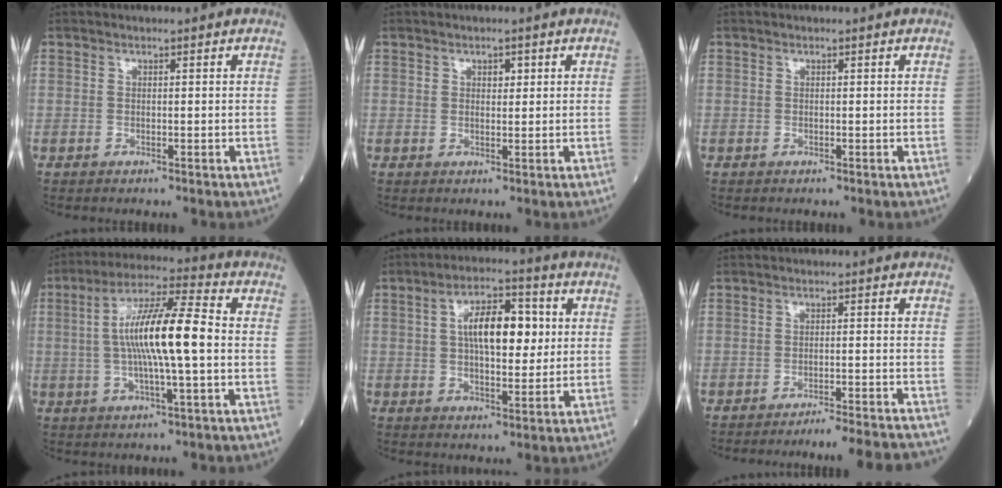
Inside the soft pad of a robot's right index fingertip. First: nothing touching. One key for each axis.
{"total": 1.6, "fx": 0.7, "fy": 1.0, "fz": 1.1, "tx": -0.017, "ty": 0.003, "tz": 0.010}
{"total": 0.0}
{"total": 13.3, "fx": -0.1, "fy": 1.4, "fz": 13.2, "tx": -0.240, "ty": 0.014, "tz": -0.008}
{"total": 10.3, "fx": 2.0, "fy": 4.1, "fz": 9.2, "tx": -0.153, "ty": 0.022, "tz": 0.029}
{"total": 11.9, "fx": -11.4, "fy": -1.0, "fz": 3.2, "tx": -0.011, "ty": -0.017, "tz": -0.145}